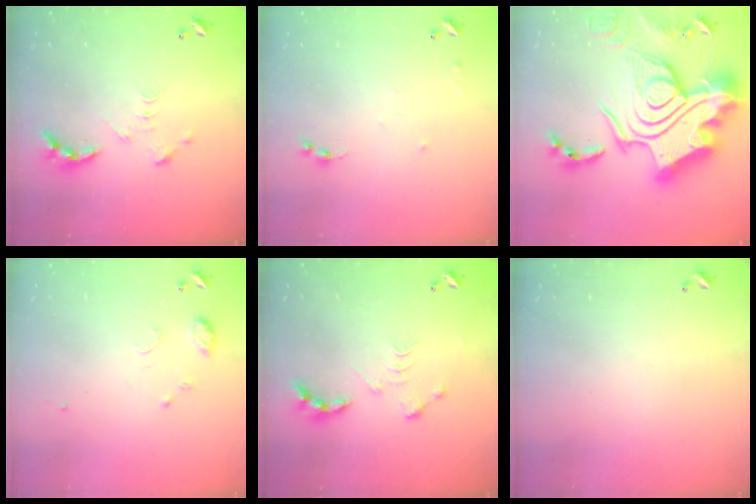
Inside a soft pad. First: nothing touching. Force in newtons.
{"total": 6.6, "press": 6.6, "slide": 0.6}
{"total": 0.6, "press": 0.6, "slide": 0.0}
{"total": 7.9, "press": 7.8, "slide": 0.8}
{"total": 0.0}
{"total": 0.0}